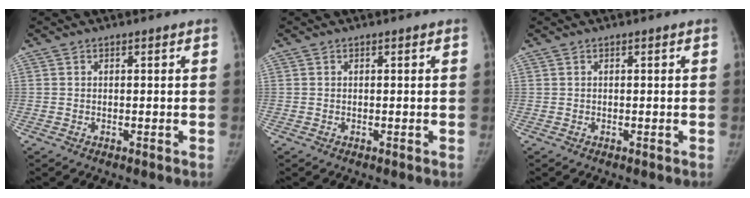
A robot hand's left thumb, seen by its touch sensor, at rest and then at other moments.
{"total": 0.0}
{"total": 0.0}